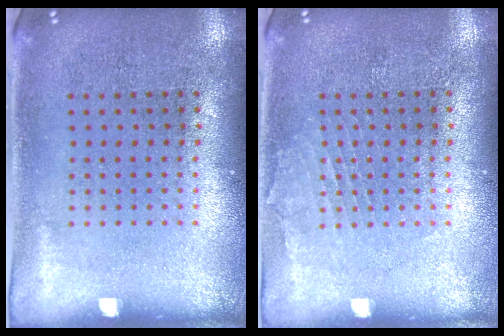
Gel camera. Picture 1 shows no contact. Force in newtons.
{"total": 1.0, "press": 1.0, "slide": 0.1}